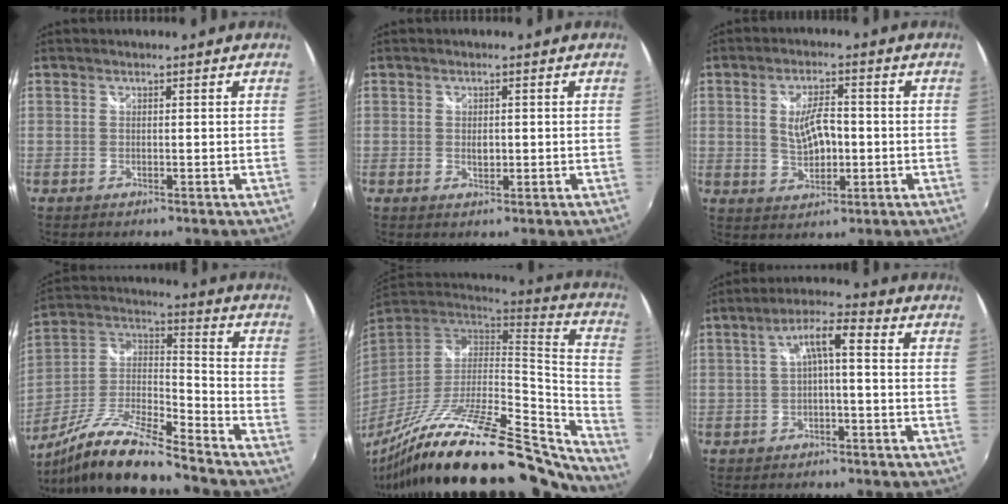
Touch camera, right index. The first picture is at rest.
{"total": 1.7, "force": [-0.1, 1.1, 1.3], "torque": [-0.021, 0.000, 0.000]}
{"total": 6.9, "force": [-0.1, 3.3, 6.0], "torque": [-0.111, 0.002, 0.006]}
{"total": 17.1, "force": [-13.2, 2.5, 10.5], "torque": [-0.209, -0.010, -0.254]}
{"total": 32.7, "force": [-26.2, 7.3, 18.1], "torque": [-0.263, -0.046, -0.417]}
{"total": 5.7, "force": [-0.5, 1.2, 5.5], "torque": [-0.109, 0.016, -0.005]}